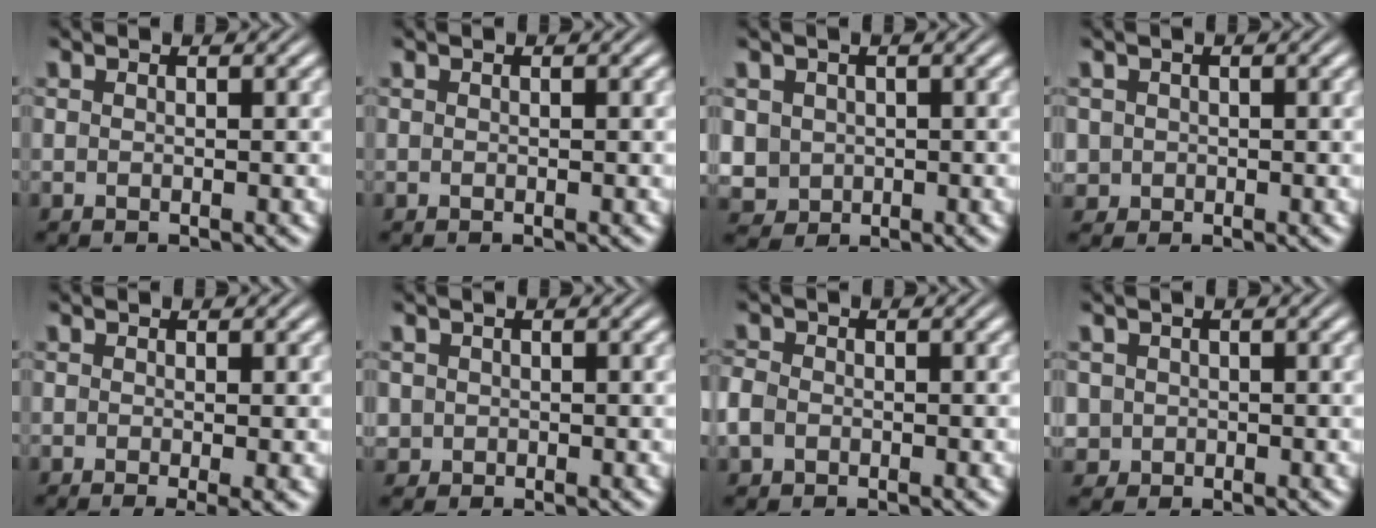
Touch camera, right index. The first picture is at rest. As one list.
[{"total": 0.0}, {"total": 5.8, "force": [-0.7, 5.4, 2.0], "torque": [-0.072, -0.035, 0.002]}, {"total": 2.5, "force": [-0.4, 2.4, 0.6], "torque": [-0.028, -0.021, 0.002]}, {"total": 2.4, "force": [-1.2, 0.4, 2.0], "torque": [-0.024, -0.011, -0.013]}, {"total": 2.0, "force": [-0.2, 1.9, 0.4], "torque": [-0.023, -0.018, 0.004]}, {"total": 2.3, "force": [-0.7, 1.9, 1.0], "torque": [-0.039, -0.010, -0.010]}, {"total": 3.3, "force": [-0.6, 3.2, 0.9], "torque": [-0.036, -0.024, 0.000]}]